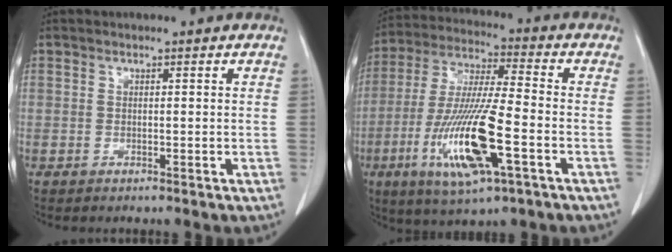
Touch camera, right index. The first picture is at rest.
{"total": 16.6, "force": [-5.6, 2.0, 15.5], "torque": [-0.317, -0.022, -0.098]}